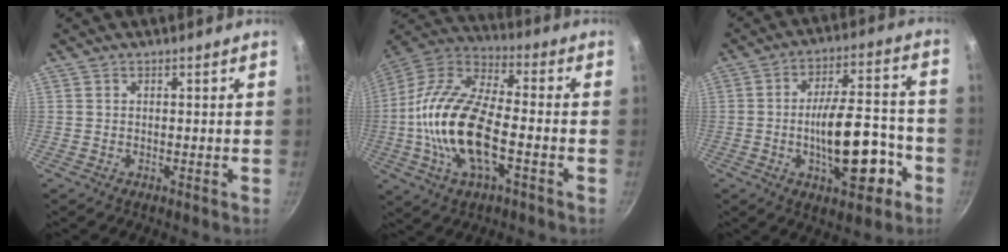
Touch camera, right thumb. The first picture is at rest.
{"total": 19.9, "force": [-4.0, 9.0, 17.2], "torque": [-0.331, 0.033, -0.089]}
{"total": 15.9, "force": [-5.1, 6.6, 13.5], "torque": [-0.178, 0.046, -0.068]}